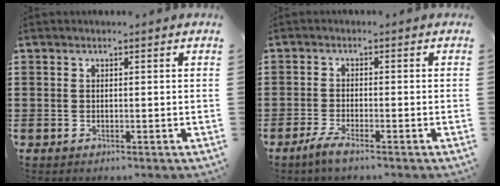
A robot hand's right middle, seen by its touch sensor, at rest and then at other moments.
{"total": 2.6, "force": [-1.9, 0.0, 1.7], "torque": [-0.042, -0.004, -0.039]}